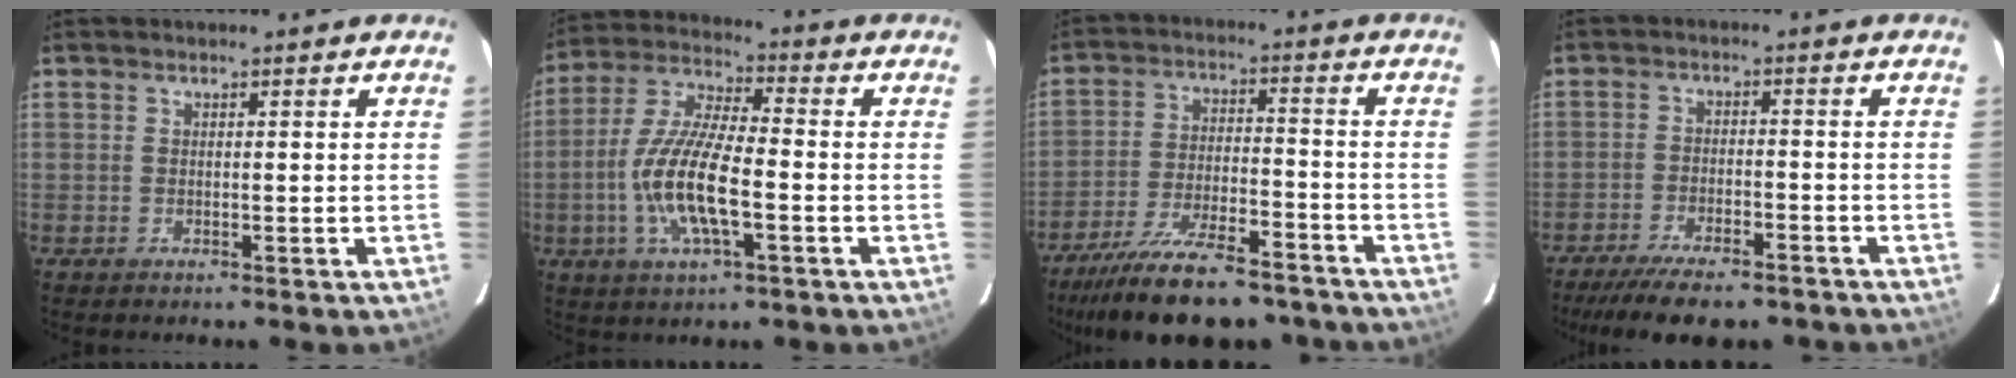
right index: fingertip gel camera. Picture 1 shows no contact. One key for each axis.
{"total": 13.7, "fx": -3.5, "fy": 3.7, "fz": 12.7, "tx": -0.263, "ty": -0.005, "tz": -0.069}
{"total": 20.8, "fx": -17.2, "fy": 6.1, "fz": 9.9, "tx": -0.191, "ty": -0.020, "tz": -0.257}
{"total": 13.6, "fx": -11.2, "fy": 3.8, "fz": 6.7, "tx": -0.140, "ty": -0.019, "tz": -0.168}